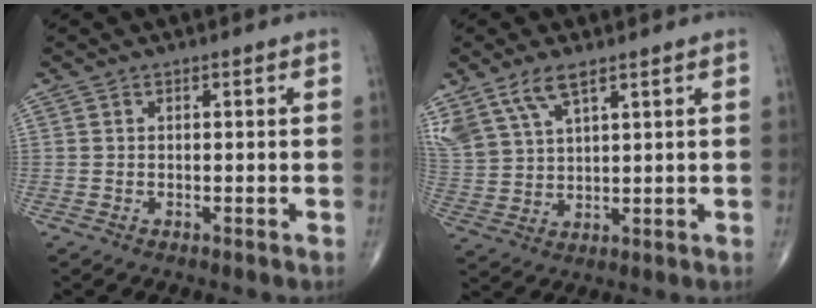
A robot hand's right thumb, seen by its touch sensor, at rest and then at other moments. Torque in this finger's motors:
{"motor_torque": [0.45, 0.61, 0.96, 0.93, 0.05]}